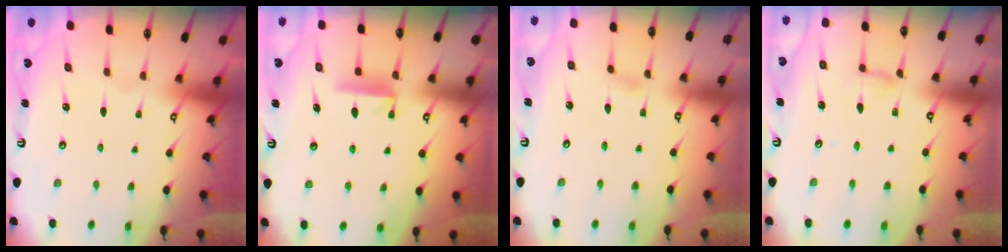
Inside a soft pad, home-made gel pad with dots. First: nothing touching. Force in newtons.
{"total": 6.7, "press": 6.7, "slide": 0.2}
{"total": 2.7, "press": 2.7, "slide": 0.3}
{"total": 4.1, "press": 4.1, "slide": 0.3}